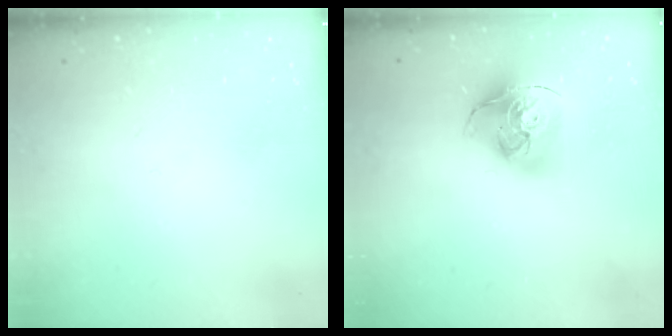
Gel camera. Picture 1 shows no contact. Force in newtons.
{"total": 18.6, "press": 18.5, "slide": 2.0}